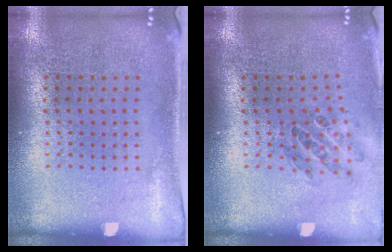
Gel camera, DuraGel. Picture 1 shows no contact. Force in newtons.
{"total": 0.9, "press": 0.8, "slide": 0.1}